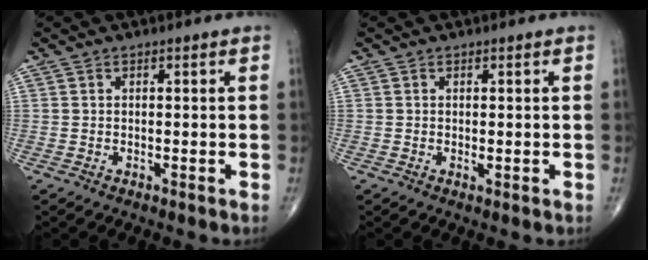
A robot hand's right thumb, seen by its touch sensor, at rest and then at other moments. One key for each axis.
{"total": 0.7, "fx": 0.0, "fy": 0.2, "fz": 0.6, "tx": -0.009, "ty": -0.003, "tz": 0.000}